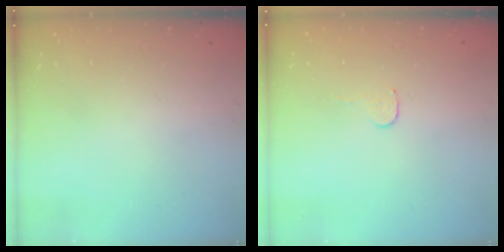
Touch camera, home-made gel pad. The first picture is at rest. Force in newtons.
{"total": 3.2, "press": 3.1, "slide": 0.3}